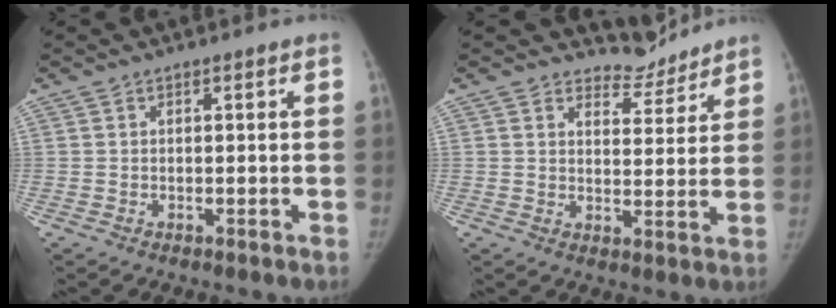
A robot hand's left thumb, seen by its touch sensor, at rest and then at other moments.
{"total": 5.4, "force": [5.1, 1.6, -0.6], "torque": [0.036, -0.054, 0.076]}